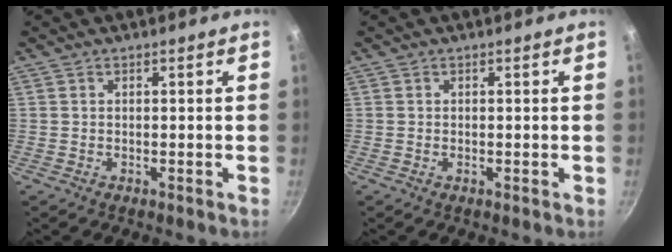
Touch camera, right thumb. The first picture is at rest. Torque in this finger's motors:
{"motor_torque": [0.63, 0.42, 0.10, -0.02, 0.08]}